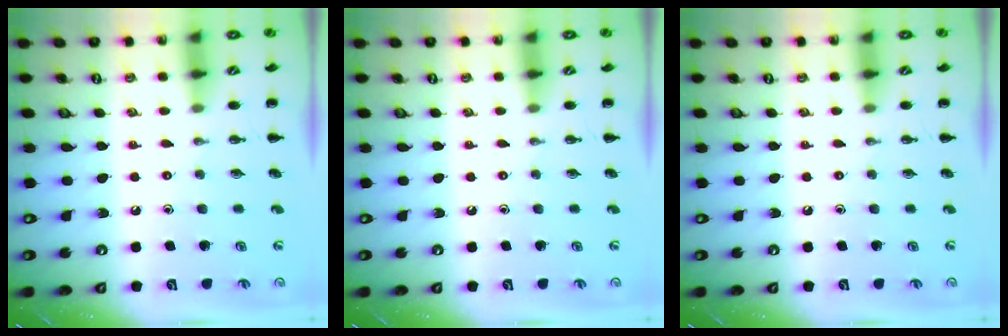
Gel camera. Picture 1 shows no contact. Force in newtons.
{"total": 0.0}
{"total": 0.0}